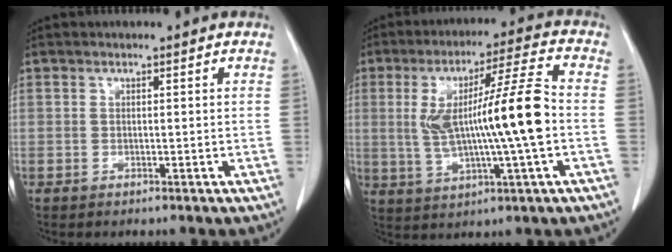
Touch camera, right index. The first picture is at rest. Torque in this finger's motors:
{"motor_torque": [1.58, 0.28, 0.59, 0.19]}